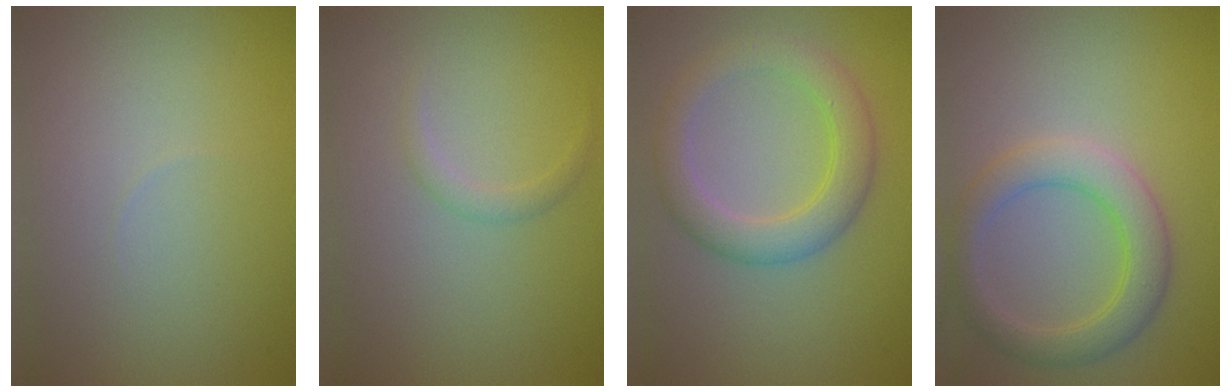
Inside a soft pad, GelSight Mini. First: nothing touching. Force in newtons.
{"total": 1.0, "press": 1.0, "slide": 0.1}
{"total": 4.4, "press": 4.4, "slide": 0.0}
{"total": 4.3, "press": 4.3, "slide": 0.2}